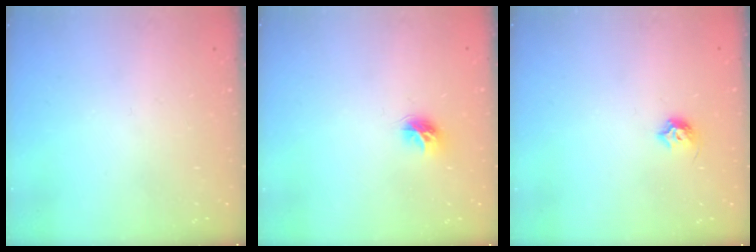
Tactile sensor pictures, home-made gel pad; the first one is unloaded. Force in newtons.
{"total": 6.8, "press": 6.8, "slide": 0.4}
{"total": 6.2, "press": 6.1, "slide": 1.0}